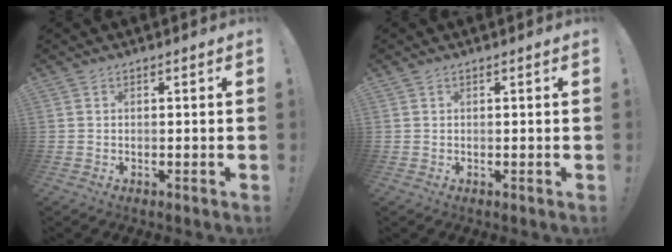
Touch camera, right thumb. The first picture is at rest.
{"total": 0.0}